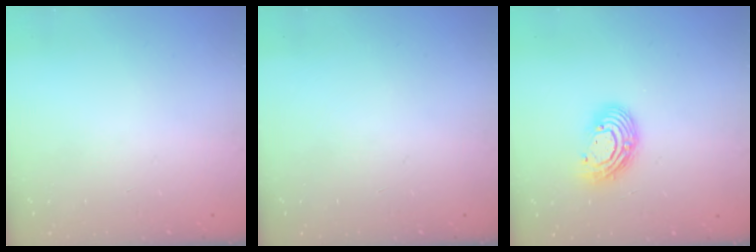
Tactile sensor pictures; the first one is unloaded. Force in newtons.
{"total": 0.0}
{"total": 11.3, "press": 11.2, "slide": 0.9}